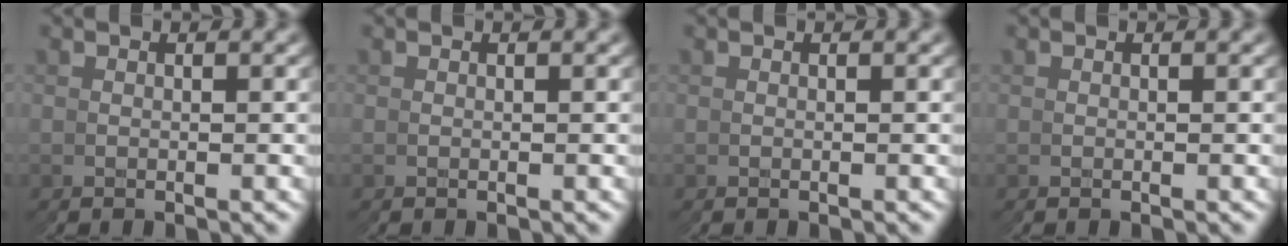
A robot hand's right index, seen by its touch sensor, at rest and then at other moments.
{"total": 0.0}
{"total": 0.0}
{"total": 0.0}